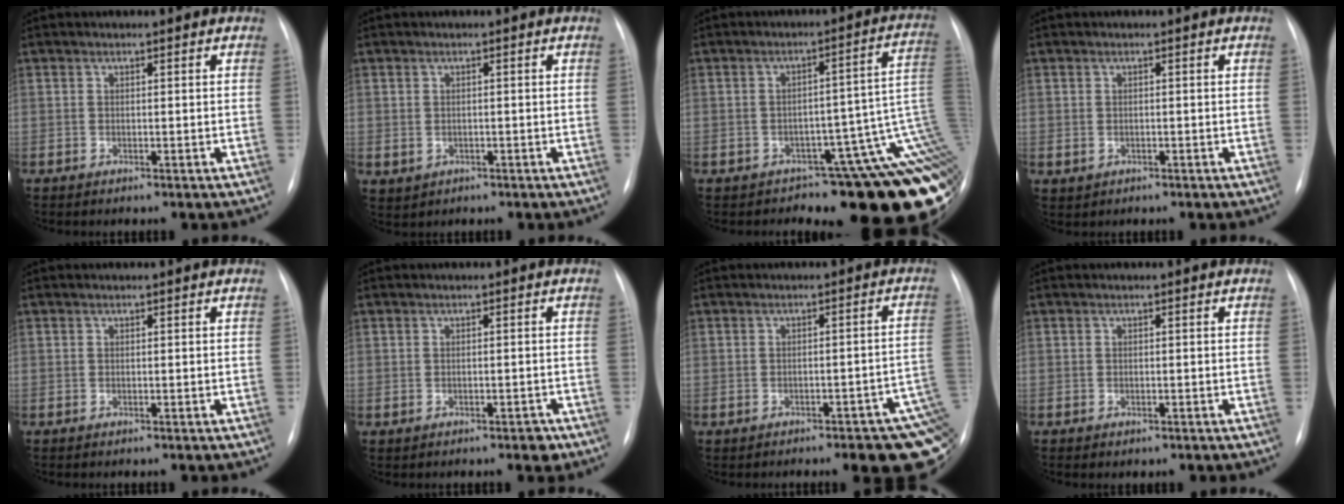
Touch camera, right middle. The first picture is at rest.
{"total": 2.1, "force": [-0.4, 1.9, 0.7], "torque": [-0.011, 0.002, 0.006]}
{"total": 15.9, "force": [-7.8, 5.1, 12.9], "torque": [-0.028, 0.073, -0.080]}
{"total": 1.3, "force": [-0.2, 1.2, 0.5], "torque": [-0.008, 0.002, 0.003]}
{"total": 0.0}
{"total": 1.6, "force": [-0.9, 0.7, 1.1], "torque": [-0.014, 0.010, -0.006]}
{"total": 11.2, "force": [-4.7, 3.0, 9.7], "torque": [-0.081, 0.022, -0.048]}
{"total": 0.7, "force": [-0.3, 0.5, 0.3], "torque": [-0.006, 0.000, -0.003]}